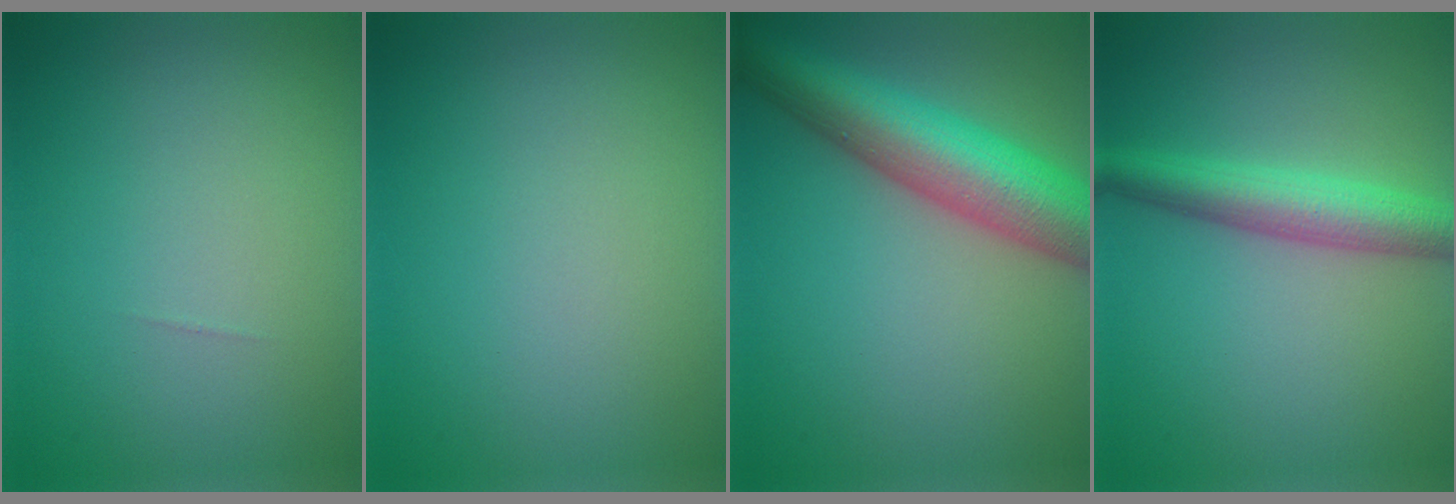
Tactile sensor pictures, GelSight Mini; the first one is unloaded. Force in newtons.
{"total": 0.0}
{"total": 9.1, "press": 9.1, "slide": 0.3}
{"total": 4.6, "press": 4.6, "slide": 0.0}